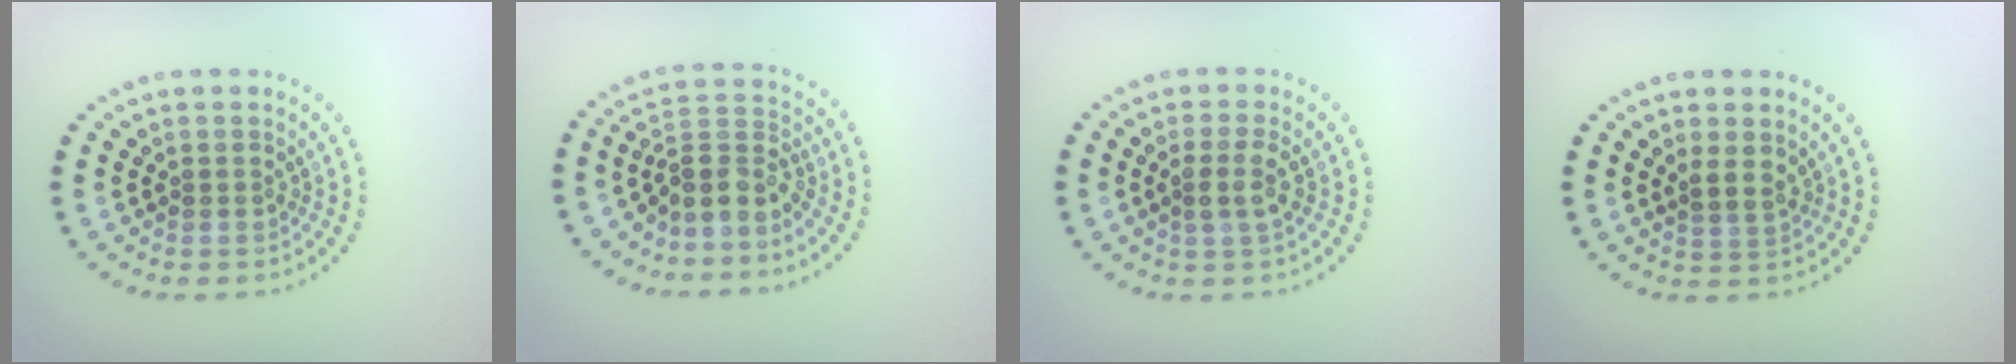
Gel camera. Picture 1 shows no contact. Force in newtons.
{"total": 3.3, "press": 2.5, "slide": 2.1}
{"total": 1.8, "press": 1.7, "slide": 0.5}
{"total": 1.7, "press": 1.3, "slide": 1.1}